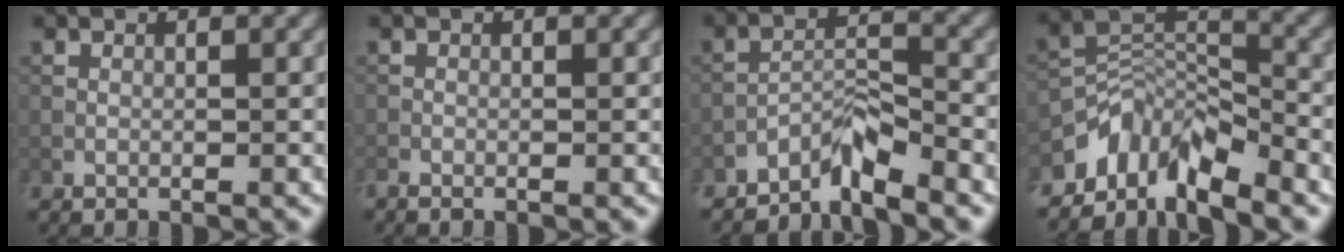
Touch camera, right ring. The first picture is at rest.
{"total": 0.5, "force": [-0.5, 0.1, 0.2], "torque": [-0.002, -0.002, -0.012]}
{"total": 3.2, "force": [-2.9, 0.4, 1.4], "torque": [-0.020, 0.012, -0.058]}
{"total": 5.9, "force": [-4.7, 2.3, 2.6], "torque": [-0.033, -0.003, -0.098]}